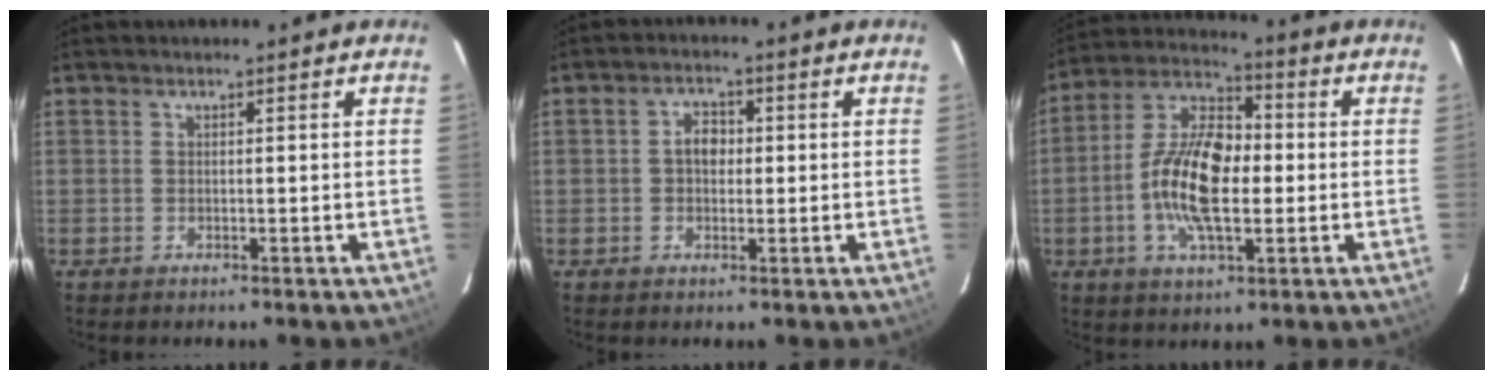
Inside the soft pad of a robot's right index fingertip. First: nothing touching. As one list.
[{"total": 3.4, "force": [0.1, 2.6, 2.2], "torque": [-0.036, 0.012, 0.000]}, {"total": 14.3, "force": [-1.7, 6.5, 12.7], "torque": [-0.251, 0.011, -0.040]}]